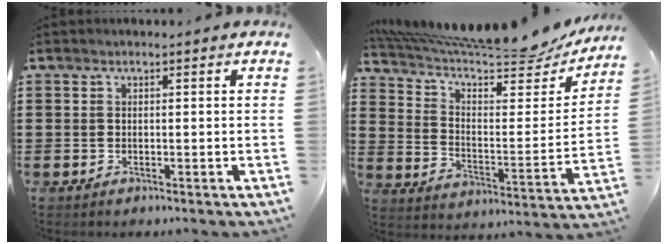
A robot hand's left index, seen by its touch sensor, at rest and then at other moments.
{"total": 9.2, "force": [8.0, 0.9, 4.5], "torque": [-0.103, -0.067, 0.129]}